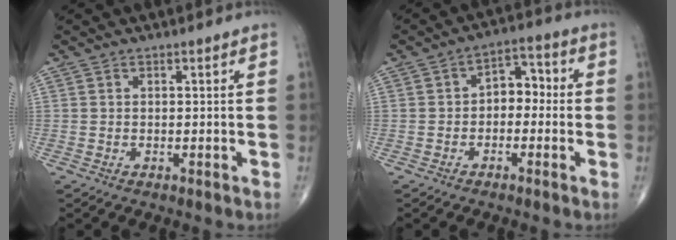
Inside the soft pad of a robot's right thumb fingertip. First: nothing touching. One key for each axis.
{"total": 5.8, "fx": -0.7, "fy": 4.1, "fz": 4.0, "tx": -0.032, "ty": 0.030, "tz": -0.025}